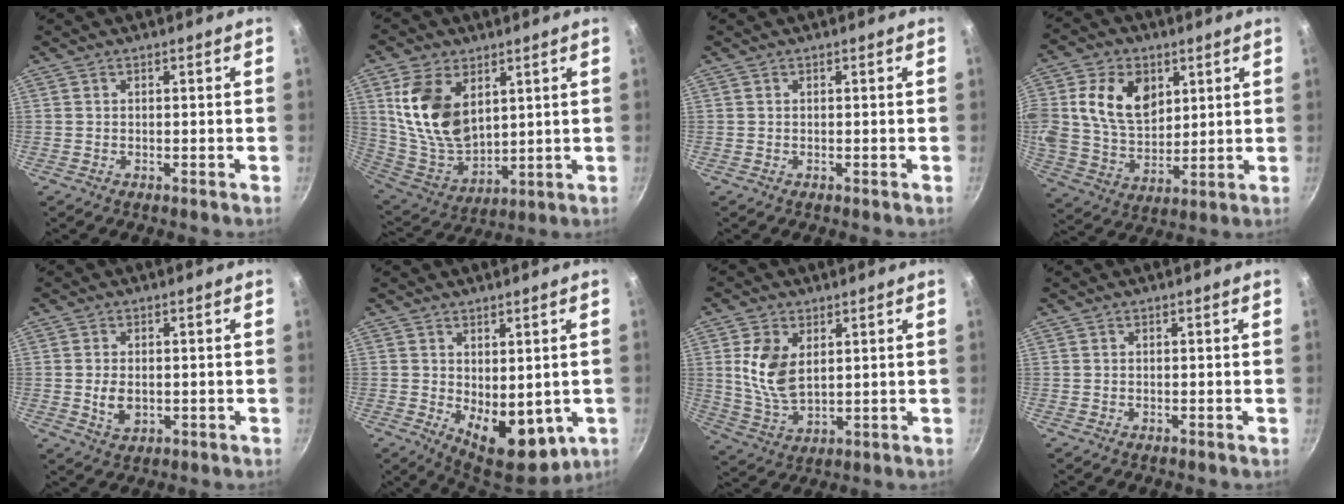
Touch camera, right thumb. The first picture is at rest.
{"total": 16.1, "force": [5.5, 10.1, 11.3], "torque": [-0.194, -0.042, 0.121]}
{"total": 0.0}
{"total": 15.2, "force": [4.6, 10.7, 9.7], "torque": [-0.153, -0.015, 0.085]}
{"total": 4.4, "force": [-0.3, 2.9, 3.4], "torque": [-0.057, -0.004, 0.001]}
{"total": 11.7, "force": [-1.1, 6.7, 9.5], "torque": [-0.108, -0.019, 0.004]}
{"total": 9.7, "force": [2.5, 5.9, 7.3], "torque": [-0.138, -0.023, 0.057]}
{"total": 0.0}